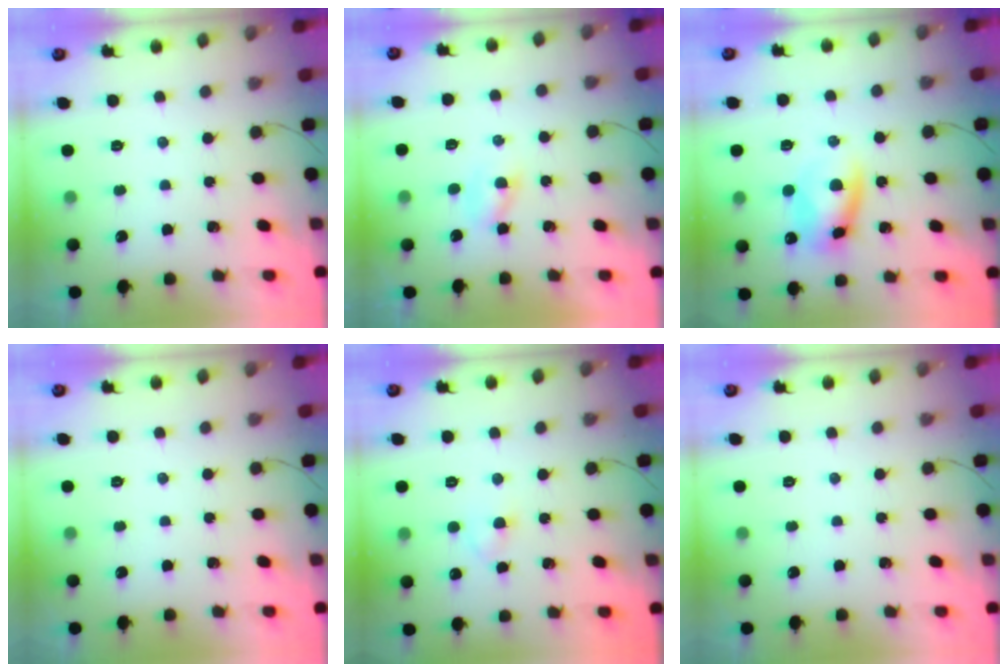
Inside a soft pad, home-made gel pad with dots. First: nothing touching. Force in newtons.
{"total": 1.6, "press": 1.4, "slide": 0.8}
{"total": 10.4, "press": 10.2, "slide": 1.9}
{"total": 0.0}
{"total": 2.5, "press": 2.3, "slide": 1.0}
{"total": 0.0}